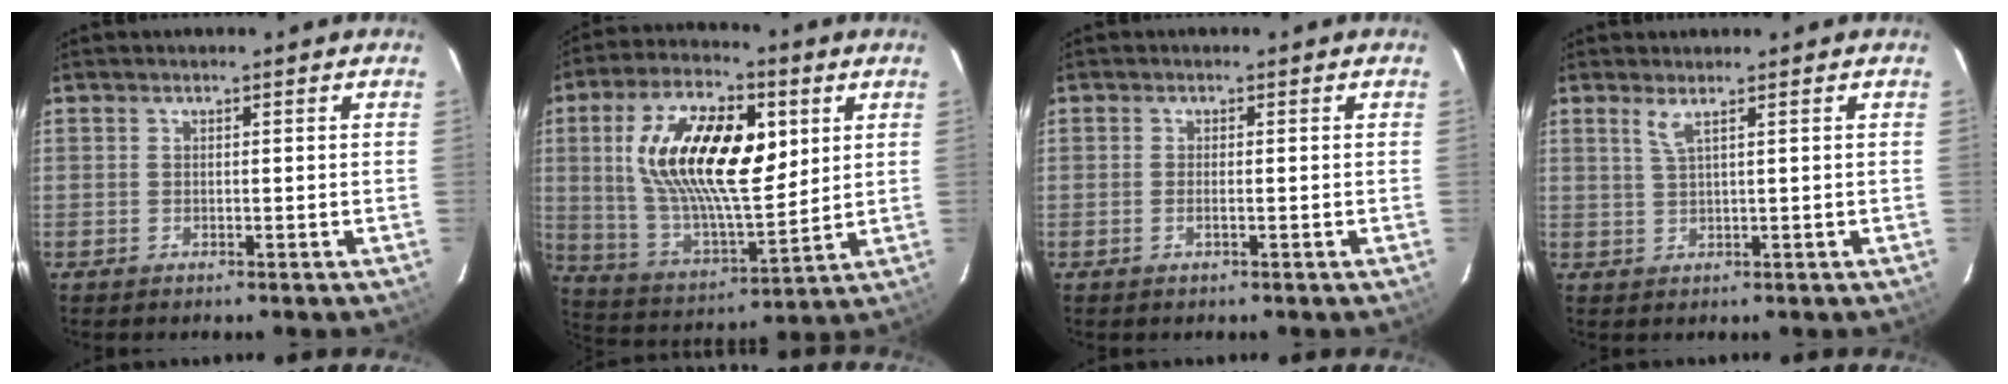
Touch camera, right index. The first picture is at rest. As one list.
[{"total": 21.2, "force": [5.3, 9.1, 18.4], "torque": [-0.354, 0.010, 0.103]}, {"total": 1.2, "force": [-0.4, 0.1, 1.1], "torque": [-0.023, 0.000, -0.008]}, {"total": 1.9, "force": [1.1, -0.4, 1.5], "torque": [-0.032, -0.004, 0.025]}]